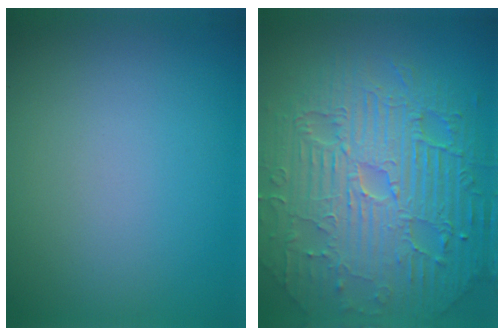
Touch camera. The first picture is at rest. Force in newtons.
{"total": 11.7, "press": 7.5, "slide": 8.9}